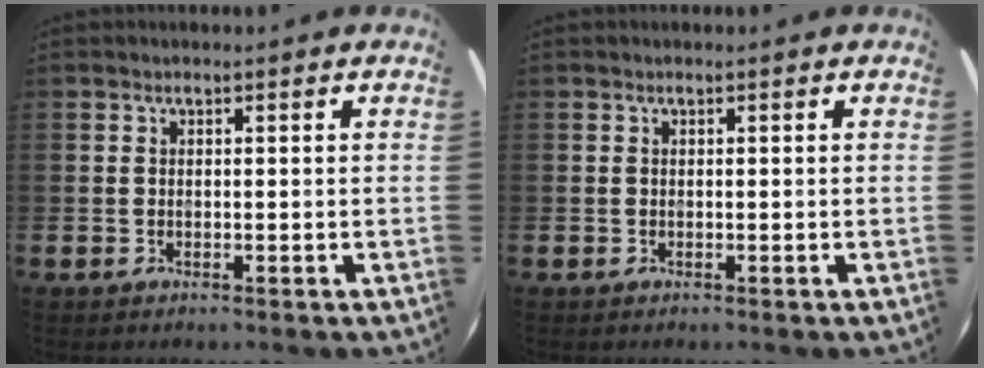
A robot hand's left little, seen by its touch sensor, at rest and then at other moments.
{"total": 0.0}